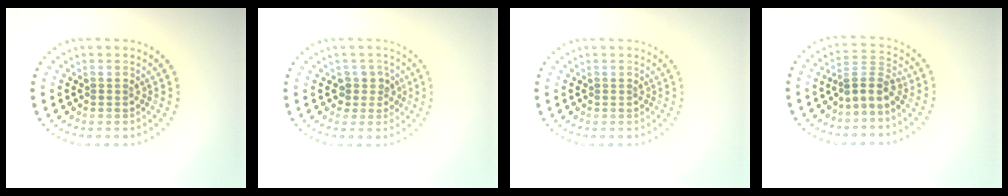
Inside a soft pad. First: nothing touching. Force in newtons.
{"total": 1.9, "press": 1.5, "slide": 1.1}
{"total": 0.0}
{"total": 2.9, "press": 2.1, "slide": 2.0}